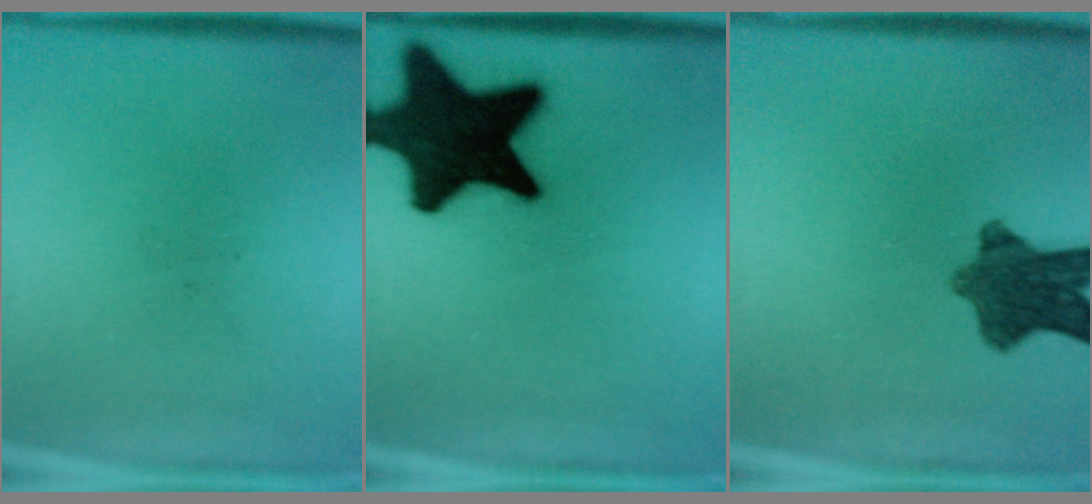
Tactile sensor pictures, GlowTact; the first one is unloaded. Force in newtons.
{"total": 19.8}
{"total": 9.3}